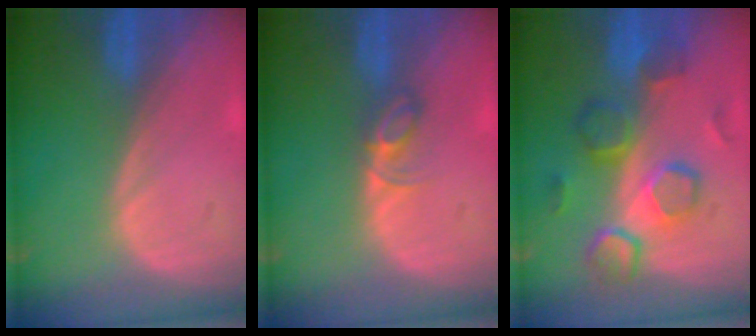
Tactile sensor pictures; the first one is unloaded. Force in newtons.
{"total": 2.8, "press": 2.8, "slide": 0.4}
{"total": 8.4, "press": 8.3, "slide": 1.3}